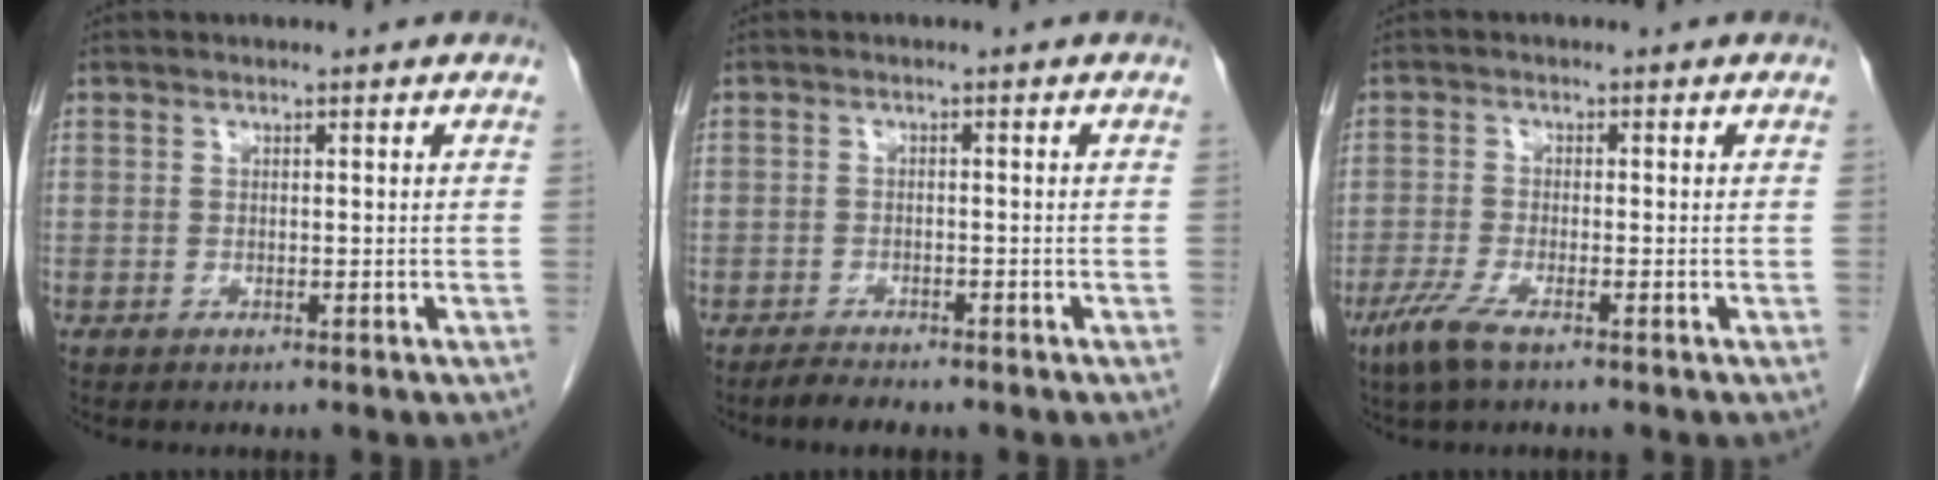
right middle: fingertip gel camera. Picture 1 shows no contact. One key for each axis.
{"total": 2.5, "fx": -2.2, "fy": 0.4, "fz": 1.0, "tx": -0.028, "ty": -0.008, "tz": -0.036}
{"total": 4.4, "fx": -2.8, "fy": 0.6, "fz": 3.3, "tx": -0.079, "ty": -0.012, "tz": -0.056}